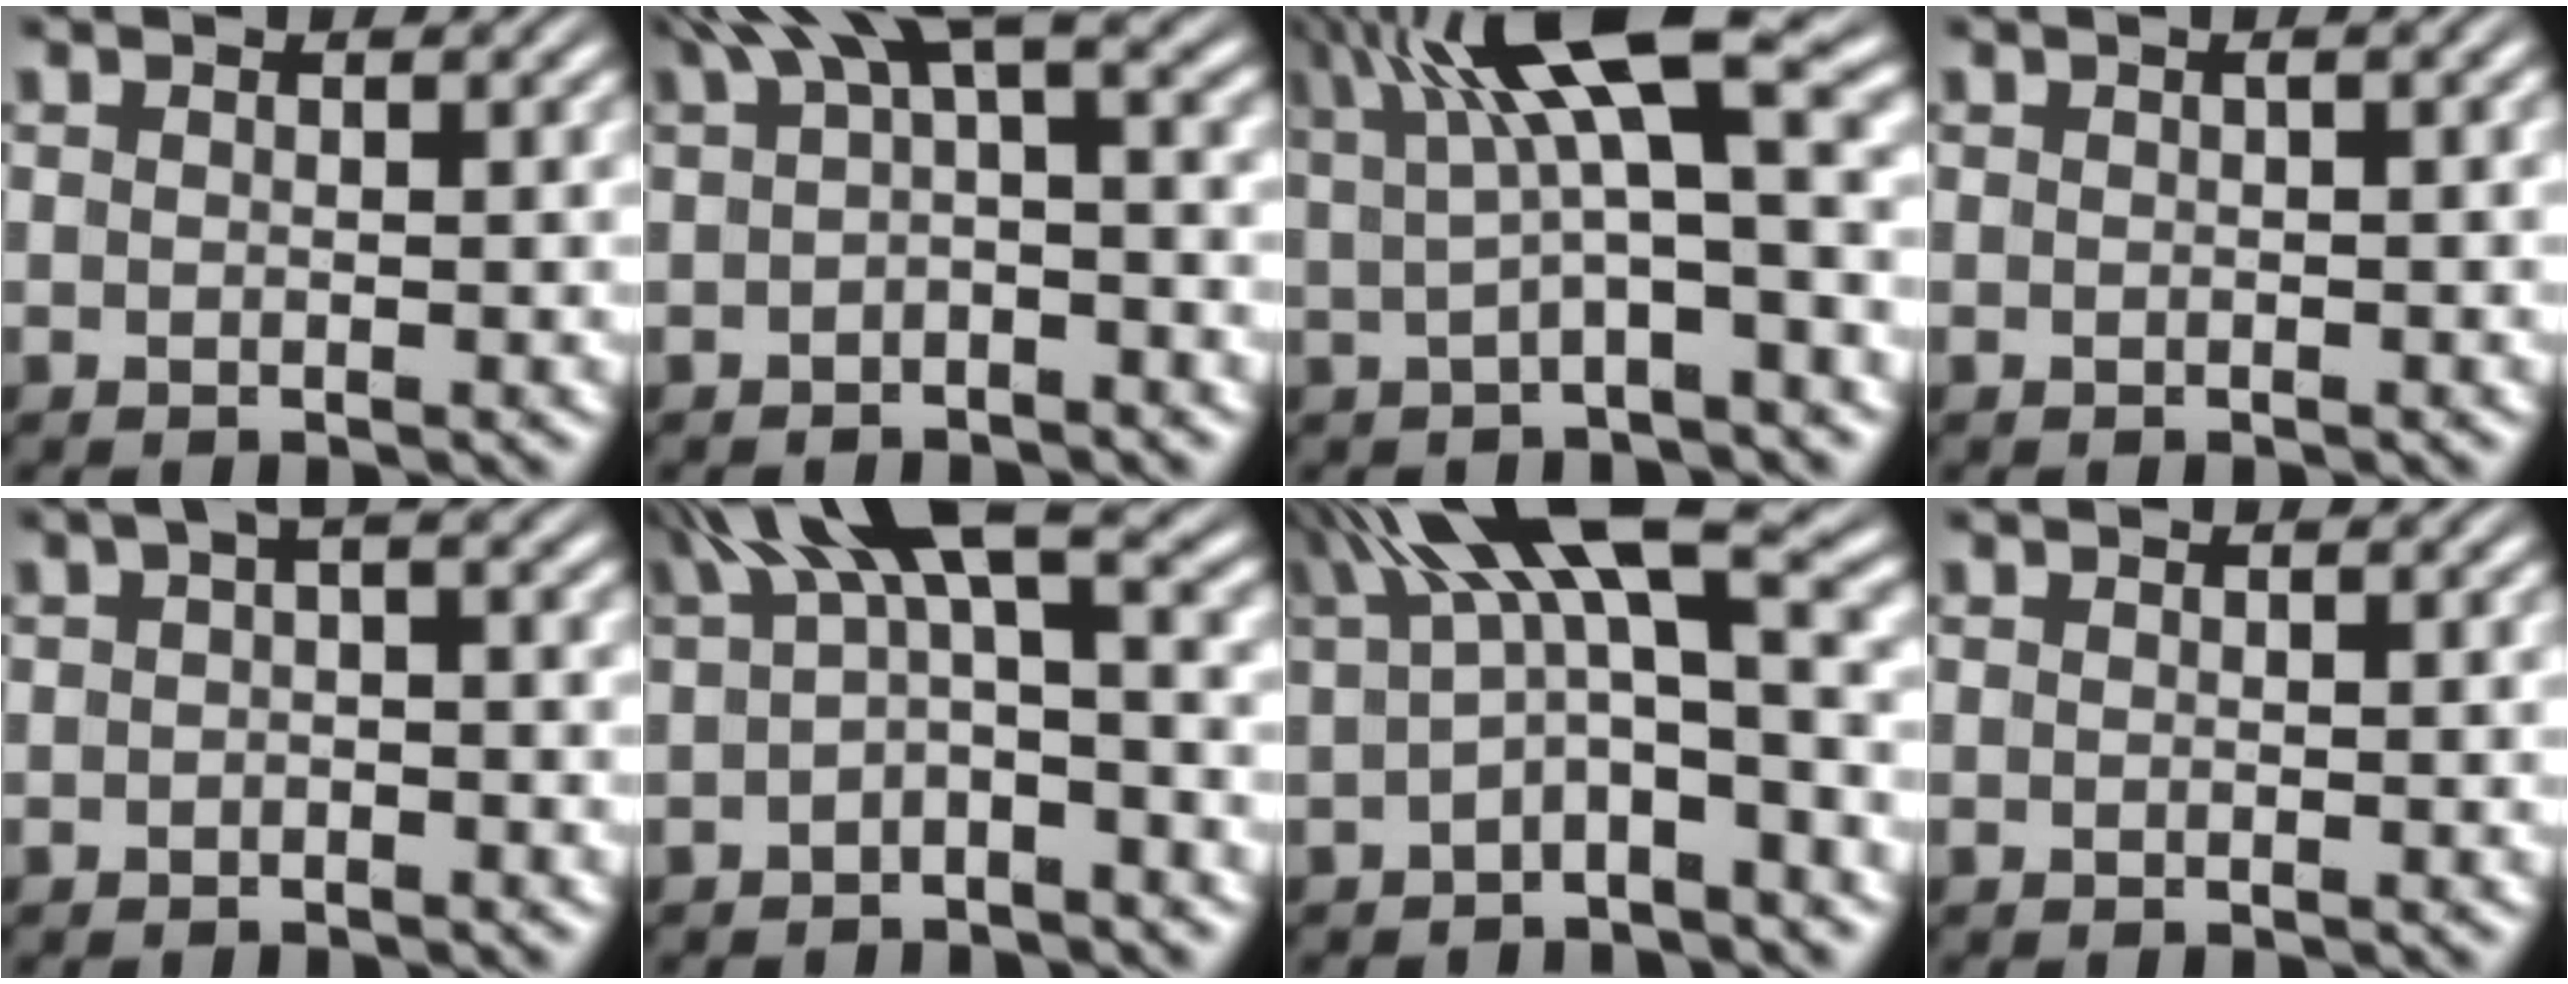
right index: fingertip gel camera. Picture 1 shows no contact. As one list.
[{"total": 4.8, "force": [1.9, 2.0, 3.9], "torque": [-0.075, 0.014, 0.028]}, {"total": 8.2, "force": [3.0, 2.8, 7.1], "torque": [-0.109, 0.032, 0.044]}, {"total": 0.7, "force": [-0.1, 0.4, 0.5], "torque": [-0.007, 0.011, -0.004]}, {"total": 1.6, "force": [0.3, 0.8, 1.4], "torque": [-0.027, 0.008, 0.003]}, {"total": 5.0, "force": [1.8, 2.3, 4.1], "torque": [-0.080, 0.012, 0.028]}, {"total": 6.7, "force": [1.5, 2.9, 5.9], "torque": [-0.110, 0.010, 0.024]}, {"total": 0.0}]